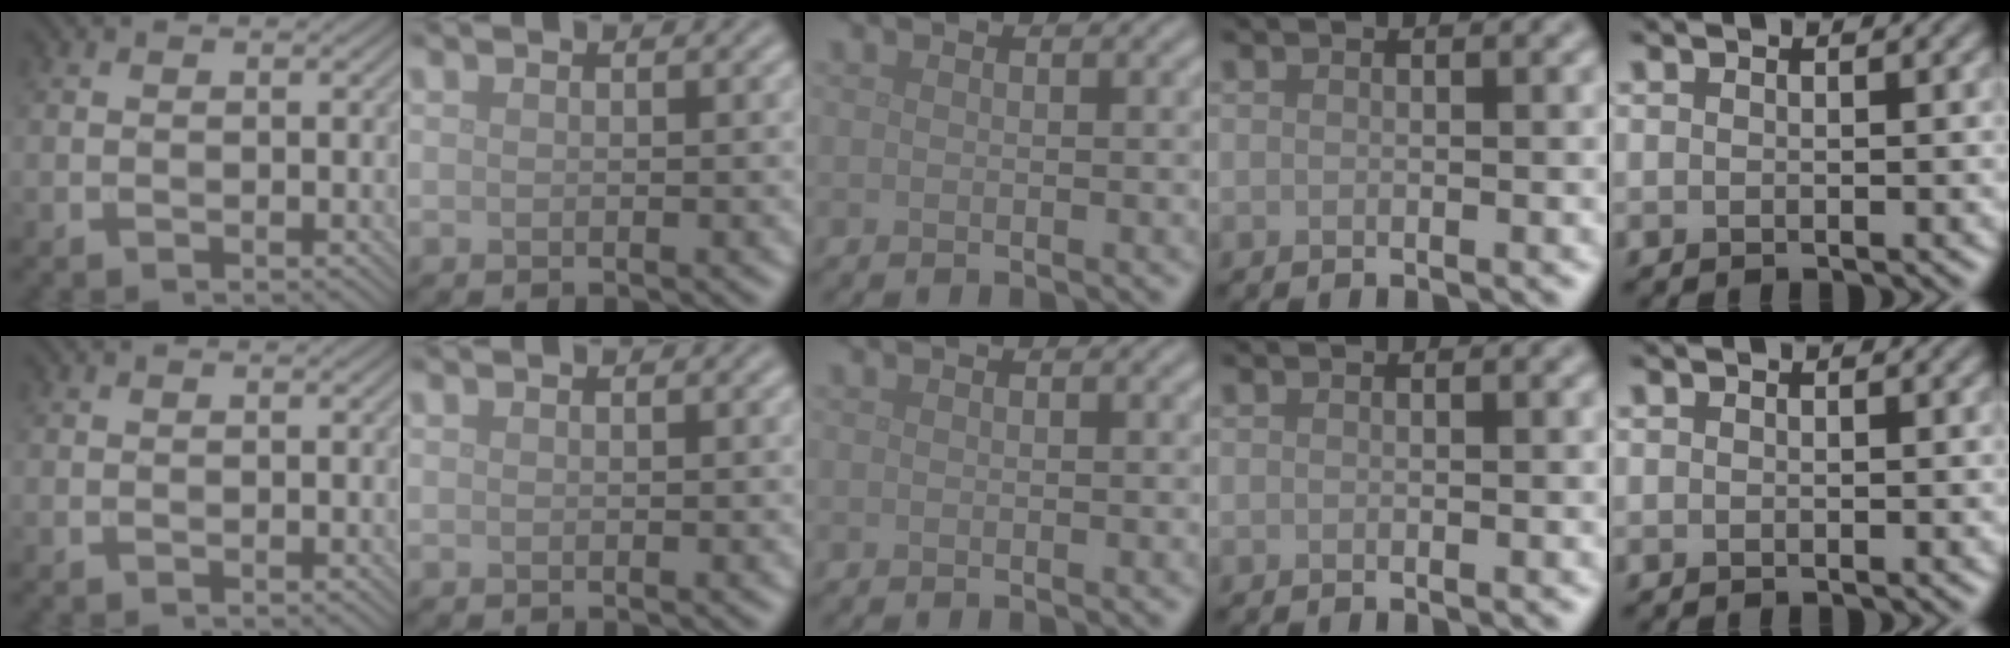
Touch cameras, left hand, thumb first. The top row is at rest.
{}